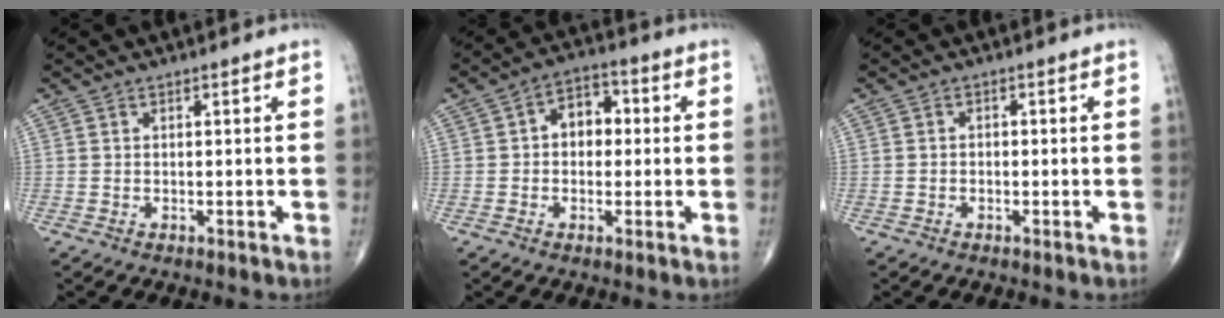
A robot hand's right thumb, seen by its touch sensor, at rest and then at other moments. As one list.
[{"total": 7.0, "force": [0.6, 5.0, 4.9], "torque": [-0.049, 0.021, 0.001]}, {"total": 0.7, "force": [-0.3, 0.6, 0.4], "torque": [-0.003, 0.003, -0.008]}]